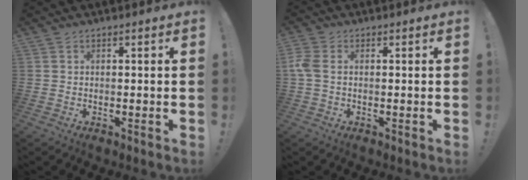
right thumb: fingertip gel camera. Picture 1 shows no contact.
{"total": 3.9, "force": [0.2, 2.6, 2.9], "torque": [-0.079, 0.002, 0.002]}